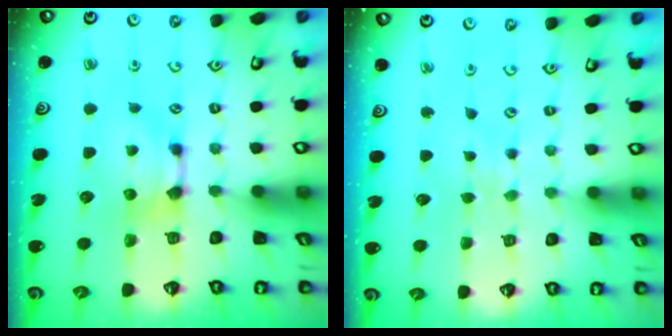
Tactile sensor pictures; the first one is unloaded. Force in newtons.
{"total": 4.5, "press": 4.5, "slide": 0.2}